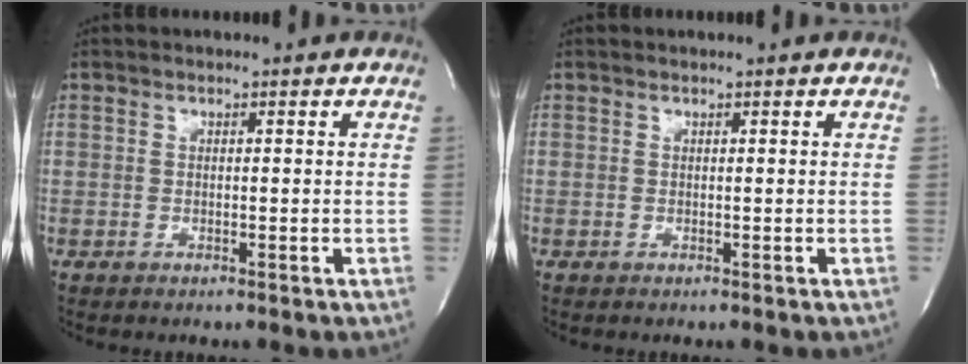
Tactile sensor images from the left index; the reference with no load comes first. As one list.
[{"total": 0.0}]